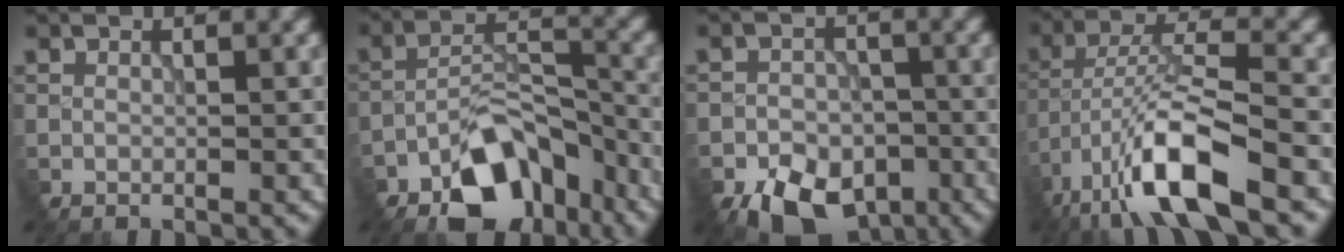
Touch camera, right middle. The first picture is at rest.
{"total": 9.6, "force": [-6.9, 4.1, 5.3], "torque": [-0.070, 0.003, -0.125]}
{"total": 8.0, "force": [-5.3, 4.7, 3.7], "torque": [-0.056, -0.023, -0.083]}
{"total": 9.5, "force": [-6.0, 2.2, 7.1], "torque": [-0.127, 0.005, -0.115]}